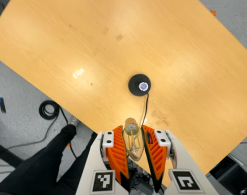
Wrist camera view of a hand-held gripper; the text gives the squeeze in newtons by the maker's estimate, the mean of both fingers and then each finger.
{"total": 15.6, "left": 16.9, "right": 14.3}